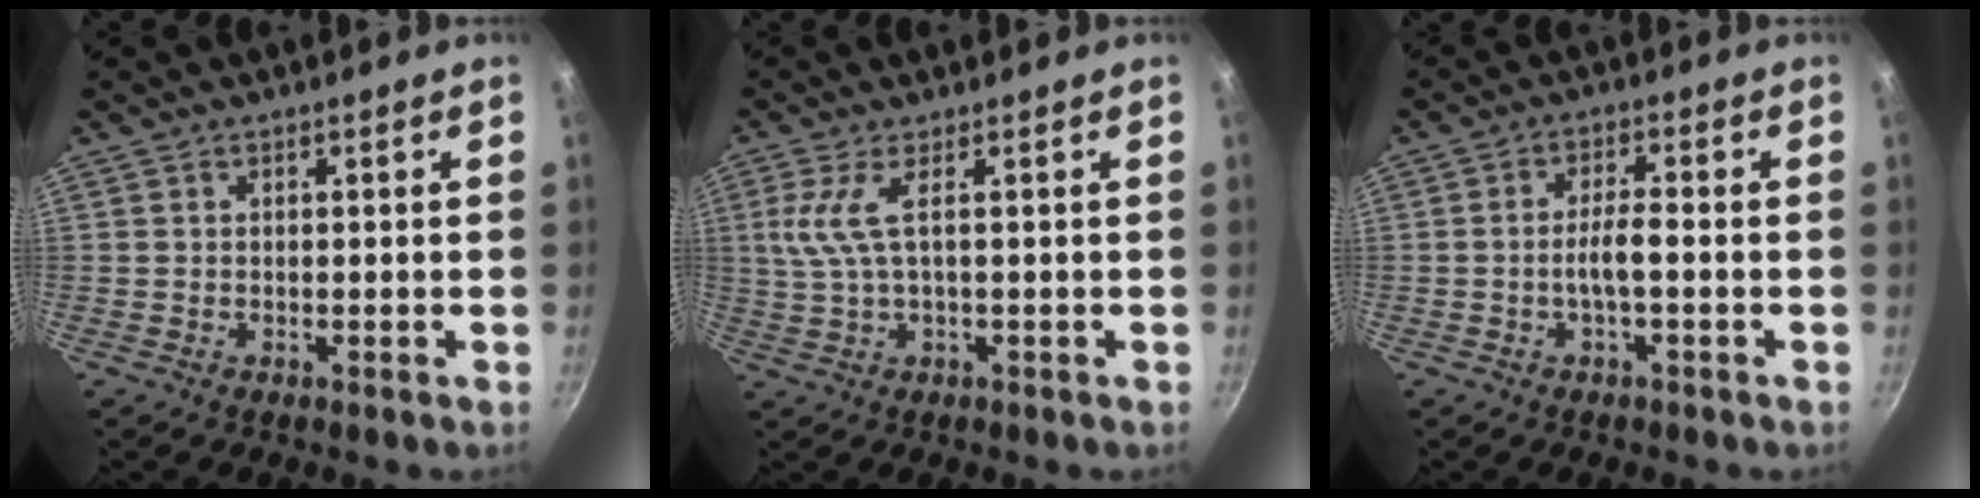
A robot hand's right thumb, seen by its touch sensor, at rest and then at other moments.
{"total": 5.4, "force": [0.7, 1.1, 5.3], "torque": [-0.126, -0.001, 0.020]}
{"total": 4.2, "force": [-1.2, 0.8, 3.9], "torque": [-0.077, 0.020, -0.025]}